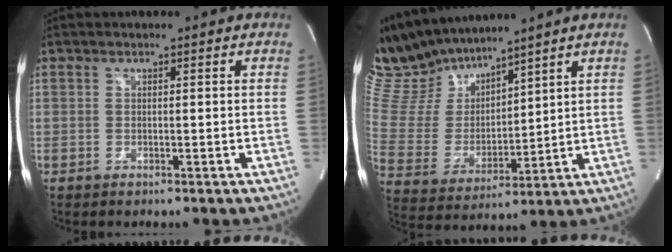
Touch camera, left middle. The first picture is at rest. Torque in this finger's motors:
{"motor_torque": [0.12, -0.70, 0.07, -0.03]}